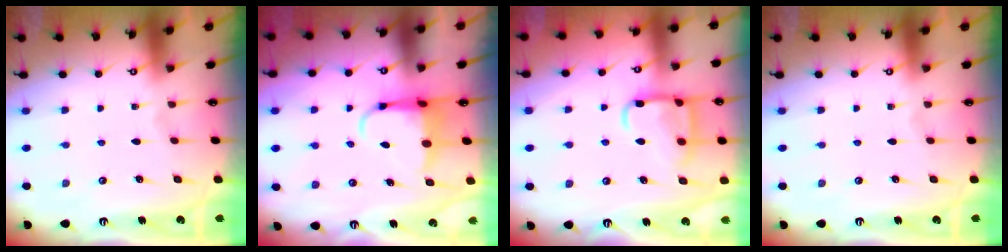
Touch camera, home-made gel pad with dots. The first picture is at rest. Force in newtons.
{"total": 5.8, "press": 5.7, "slide": 1.3}
{"total": 13.2, "press": 13.1, "slide": 1.4}
{"total": 0.0}